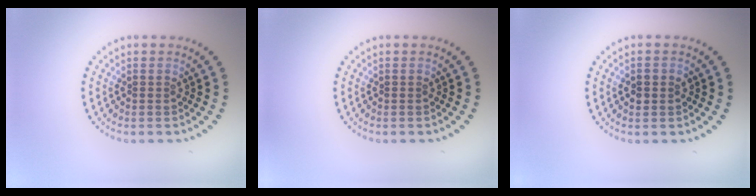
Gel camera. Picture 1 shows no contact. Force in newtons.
{"total": 0.0}
{"total": 1.3, "press": 1.3, "slide": 0.1}